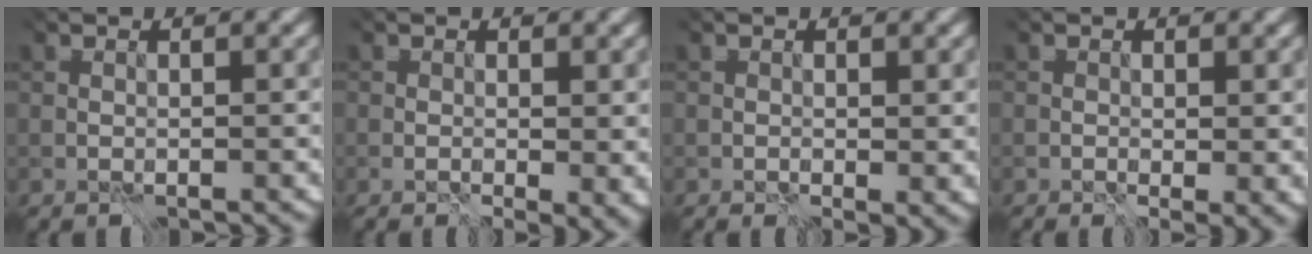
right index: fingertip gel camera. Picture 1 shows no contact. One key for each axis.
{"total": 3.9, "fx": 1.3, "fy": 1.9, "fz": 3.2, "tx": -0.025, "ty": 0.005, "tz": 0.010}
{"total": 1.0, "fx": 0.2, "fy": 0.4, "fz": 0.9, "tx": -0.010, "ty": -0.004, "tz": -0.004}
{"total": 1.2, "fx": 0.2, "fy": 0.5, "fz": 1.1, "tx": -0.011, "ty": -0.004, "tz": -0.005}